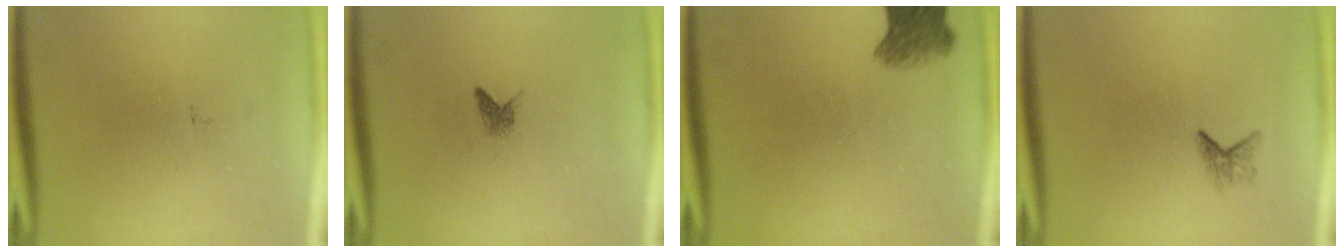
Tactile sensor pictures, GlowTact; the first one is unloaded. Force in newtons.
{"total": 1.0}
{"total": 5.0}
{"total": 1.2}